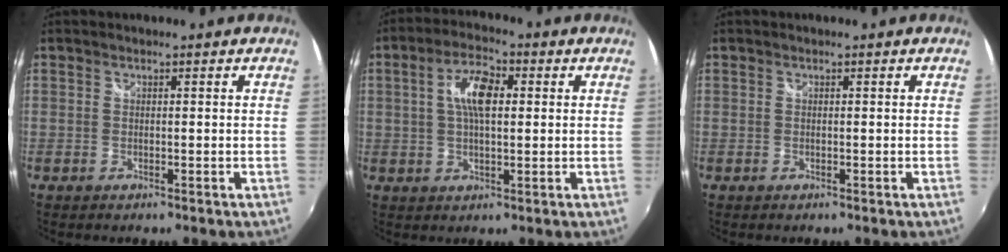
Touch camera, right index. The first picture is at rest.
{"total": 7.6, "force": [1.5, 3.3, 6.7], "torque": [-0.124, 0.015, 0.025]}
{"total": 0.0}